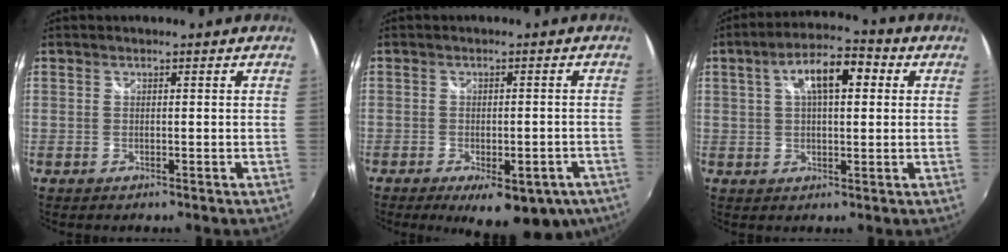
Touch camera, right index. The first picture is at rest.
{"total": 13.9, "force": [-9.0, 5.2, 9.2], "torque": [-0.137, -0.026, -0.108]}
{"total": 9.6, "force": [2.7, 3.9, 8.3], "torque": [-0.138, 0.027, 0.042]}